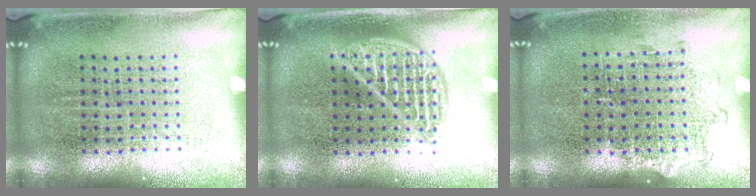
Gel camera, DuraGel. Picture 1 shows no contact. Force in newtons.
{"total": 2.1, "press": 2.1, "slide": 0.2}
{"total": 1.1, "press": 1.0, "slide": 0.4}